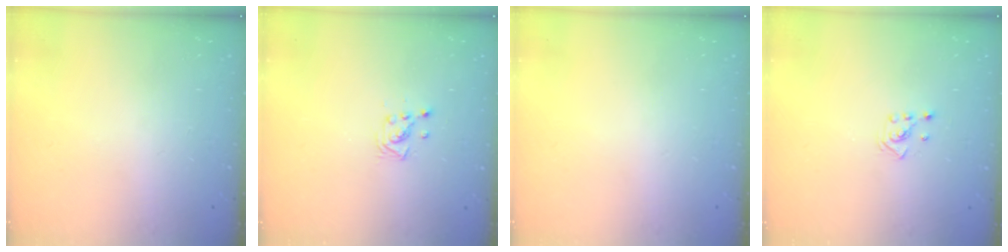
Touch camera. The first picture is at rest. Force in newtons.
{"total": 3.4, "press": 3.4, "slide": 0.3}
{"total": 0.0}
{"total": 2.1, "press": 1.9, "slide": 0.8}